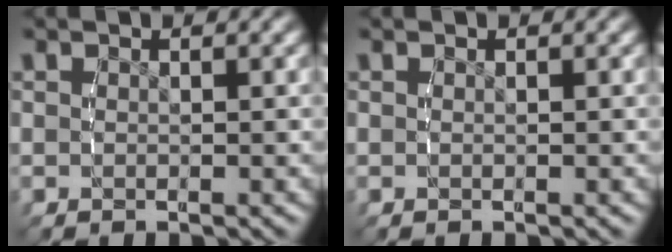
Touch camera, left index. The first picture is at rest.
{"total": 0.0}